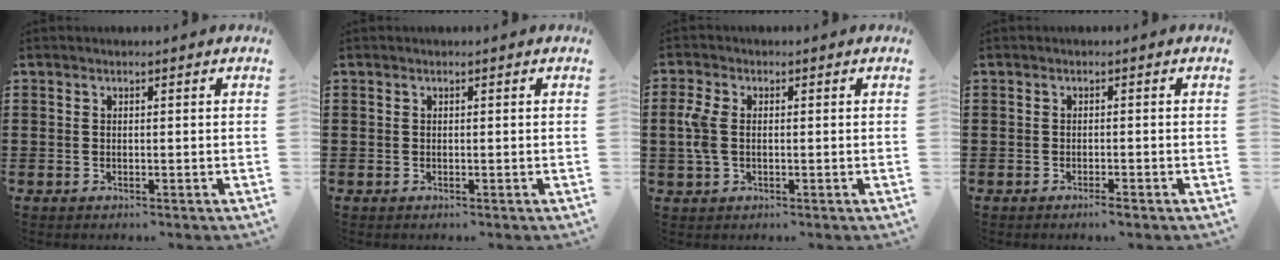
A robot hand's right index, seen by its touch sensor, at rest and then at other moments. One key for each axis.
{"total": 0.0}
{"total": 4.4, "fx": -0.1, "fy": 2.6, "fz": 3.6, "tx": -0.102, "ty": -0.003, "tz": -0.010}
{"total": 1.1, "fx": -0.8, "fy": 0.1, "fz": 0.7, "tx": -0.014, "ty": -0.005, "tz": -0.015}